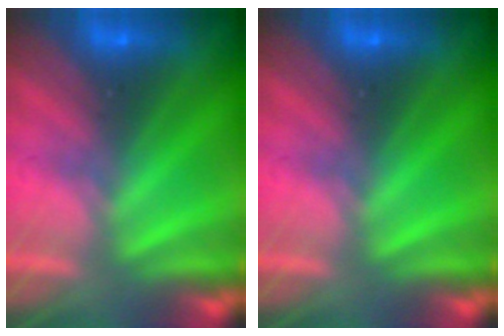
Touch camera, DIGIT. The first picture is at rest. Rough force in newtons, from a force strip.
{"total": 0.0}